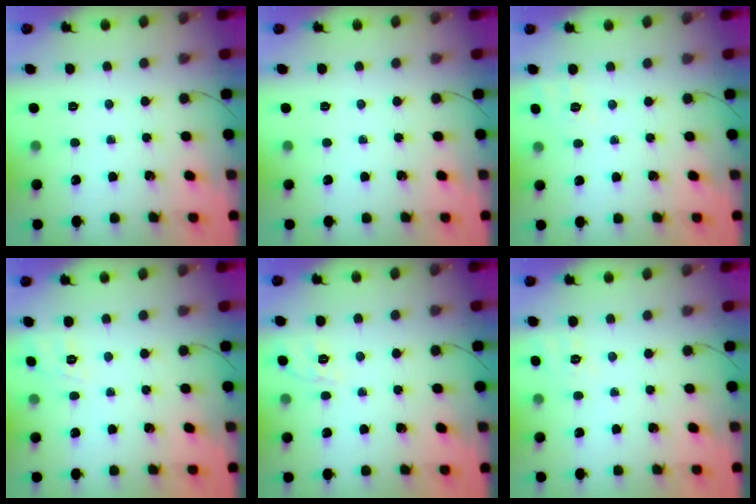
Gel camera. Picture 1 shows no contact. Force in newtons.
{"total": 0.0}
{"total": 2.5, "press": 1.1, "slide": 2.2}
{"total": 7.3, "press": 6.9, "slide": 2.2}
{"total": 2.0, "press": 1.2, "slide": 1.5}
{"total": 7.3, "press": 6.9, "slide": 2.3}